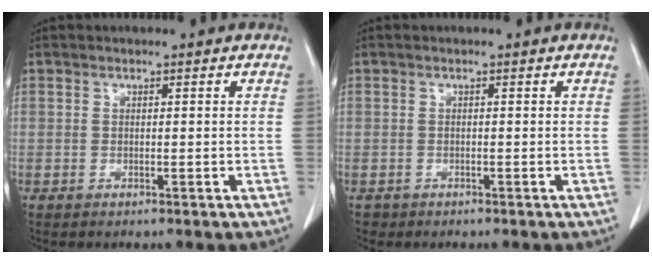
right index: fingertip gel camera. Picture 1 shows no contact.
{"total": 0.9, "force": [-0.6, 0.7, -0.1], "torque": [-0.010, 0.002, -0.010]}